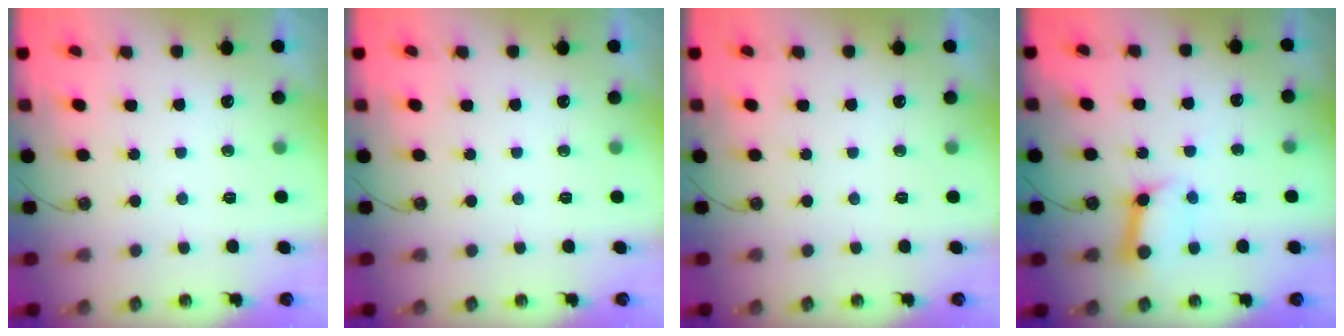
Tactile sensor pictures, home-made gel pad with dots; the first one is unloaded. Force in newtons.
{"total": 0.0}
{"total": 0.0}
{"total": 10.5, "press": 10.4, "slide": 1.2}